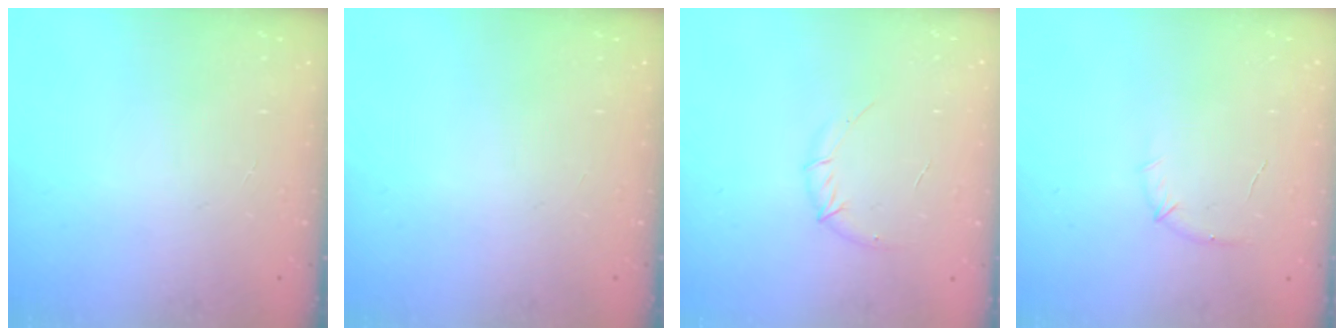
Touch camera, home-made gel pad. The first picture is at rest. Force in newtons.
{"total": 0.0}
{"total": 5.7, "press": 5.5, "slide": 1.6}
{"total": 5.5, "press": 5.3, "slide": 1.5}